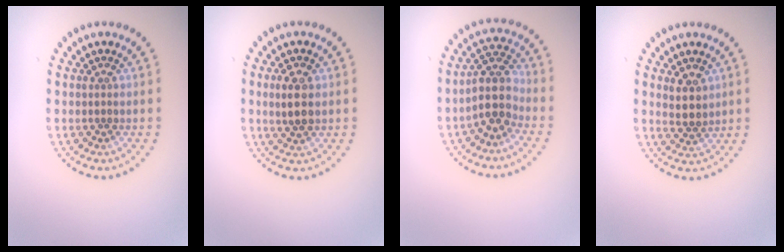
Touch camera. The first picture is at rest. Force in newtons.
{"total": 2.5, "press": 2.5, "slide": 0.3}
{"total": 3.8, "press": 3.1, "slide": 2.2}
{"total": 2.6, "press": 2.3, "slide": 1.2}